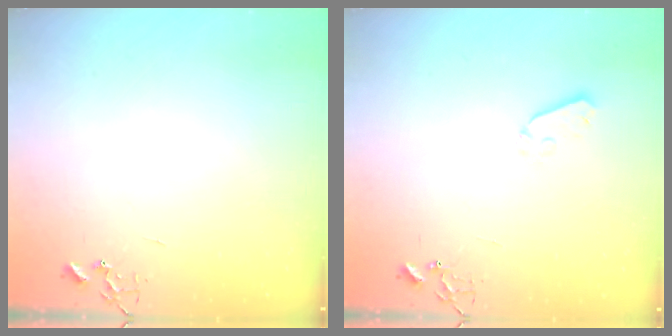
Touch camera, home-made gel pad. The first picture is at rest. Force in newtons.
{"total": 5.7, "press": 5.7, "slide": 0.5}